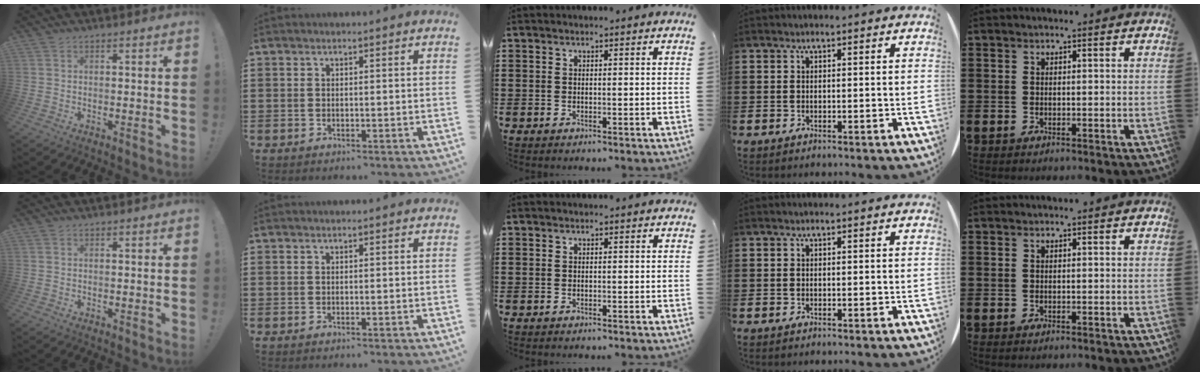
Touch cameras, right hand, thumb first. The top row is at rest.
{}